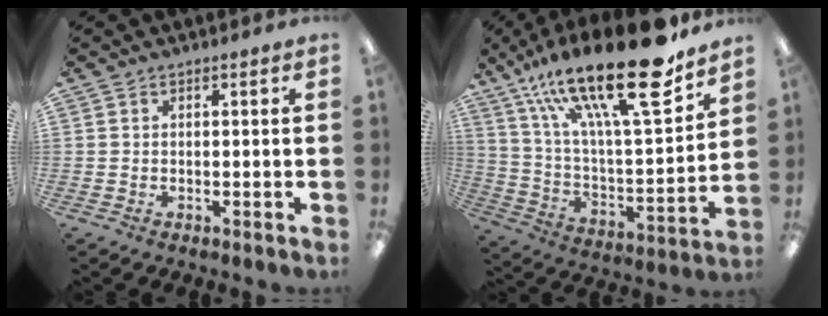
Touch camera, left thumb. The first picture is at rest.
{"total": 27.7, "force": [18.7, 6.7, 19.3], "torque": [-0.324, -0.122, 0.309]}